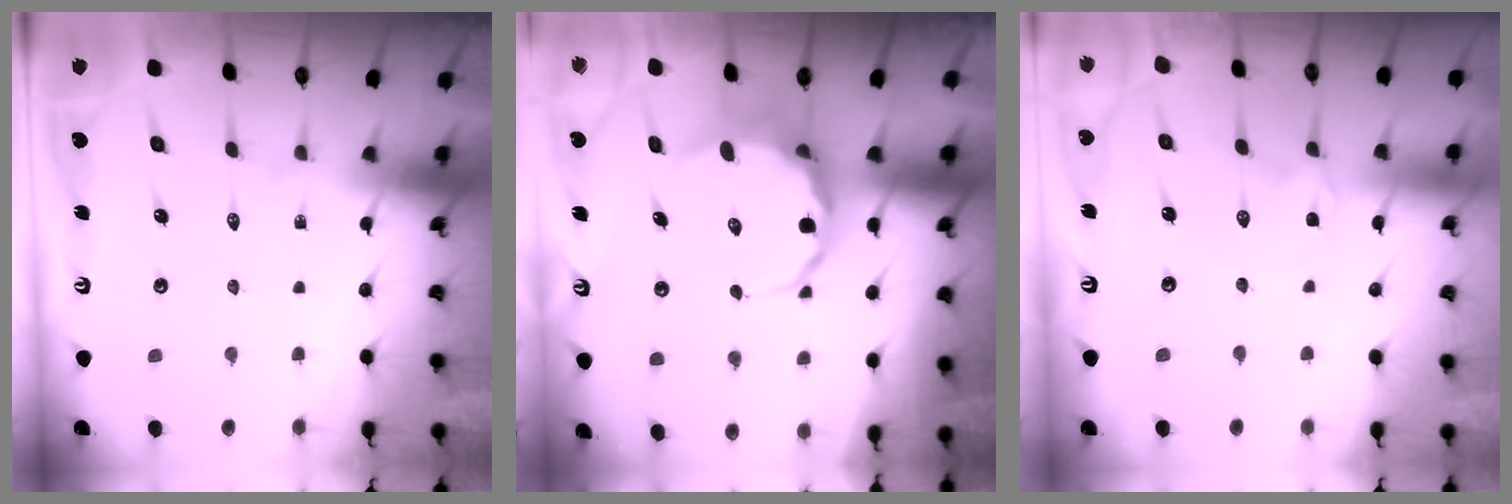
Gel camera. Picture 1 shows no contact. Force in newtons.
{"total": 9.6, "press": 9.3, "slide": 2.4}
{"total": 0.8, "press": 0.7, "slide": 0.2}